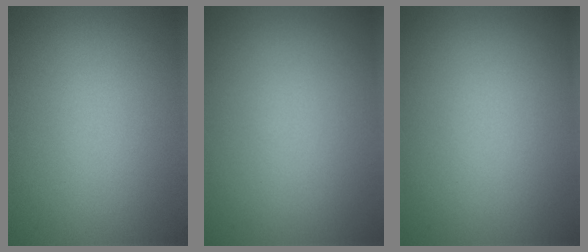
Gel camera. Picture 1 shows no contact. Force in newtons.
{"total": 0.0}
{"total": 0.0}